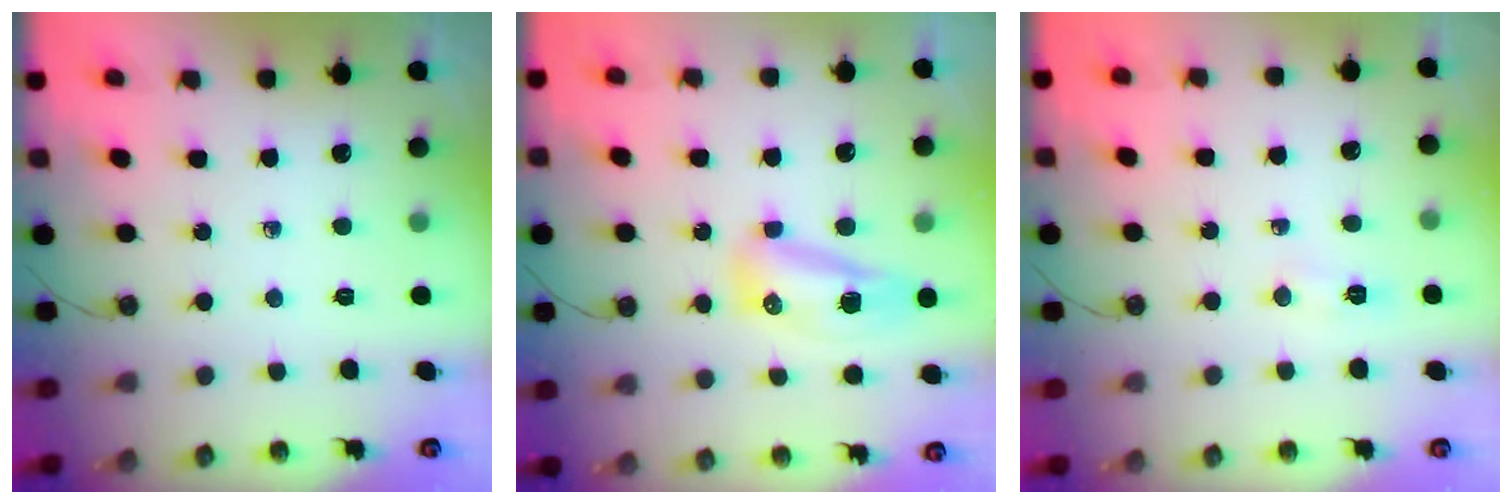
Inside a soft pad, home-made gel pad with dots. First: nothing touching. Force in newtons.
{"total": 14.0, "press": 10.7, "slide": 9.0}
{"total": 6.1, "press": 5.6, "slide": 2.6}